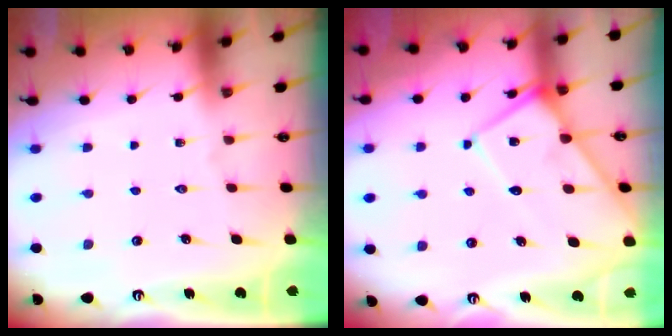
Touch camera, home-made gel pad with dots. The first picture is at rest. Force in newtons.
{"total": 10.2, "press": 10.1, "slide": 1.1}